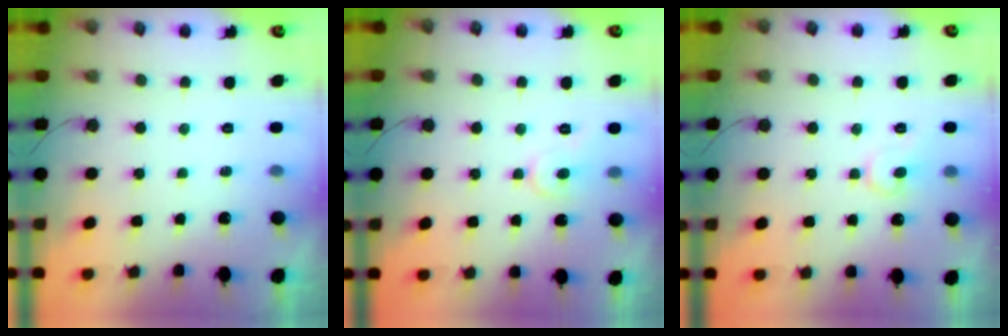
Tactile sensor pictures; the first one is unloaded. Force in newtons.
{"total": 5.3, "press": 5.3, "slide": 0.4}
{"total": 7.6, "press": 7.5, "slide": 0.8}